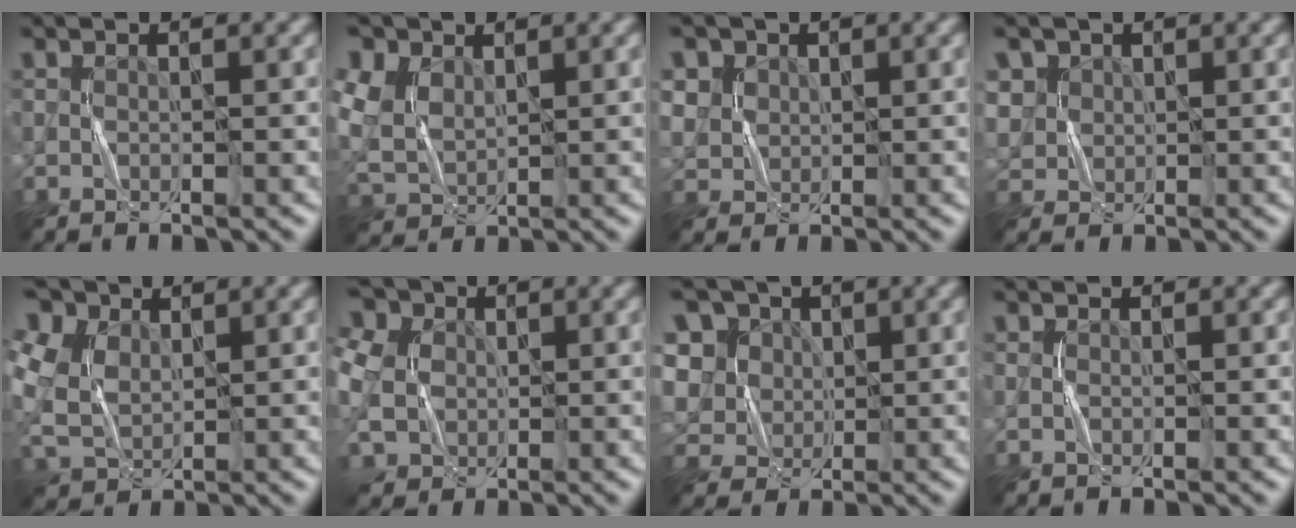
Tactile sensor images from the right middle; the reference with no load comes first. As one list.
[{"total": 6.2, "force": [2.3, 4.5, 3.5], "torque": [-0.104, 0.011, 0.048]}, {"total": 3.4, "force": [1.5, 2.9, 1.0], "torque": [-0.050, 0.003, 0.044]}, {"total": 2.9, "force": [1.1, 2.6, 0.7], "torque": [-0.036, 0.000, 0.041]}, {"total": 11.0, "force": [3.9, 8.1, 6.5], "torque": [-0.166, 0.035, 0.061]}, {"total": 9.9, "force": [1.5, 7.9, 5.7], "torque": [-0.139, 0.025, 0.009]}, {"total": 10.0, "force": [4.0, 8.0, 4.4], "torque": [-0.108, 0.028, 0.052]}, {"total": 0.0}]